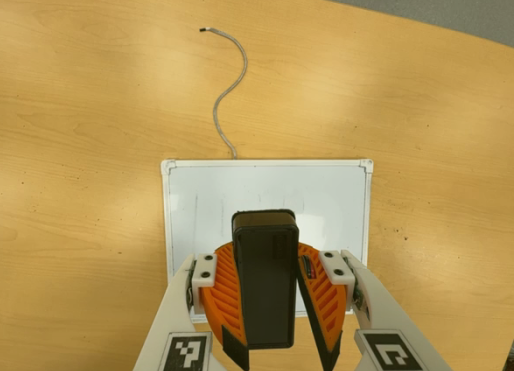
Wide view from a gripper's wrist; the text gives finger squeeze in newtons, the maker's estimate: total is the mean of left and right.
{"total": 10.6, "left": 10.1, "right": 11.0}